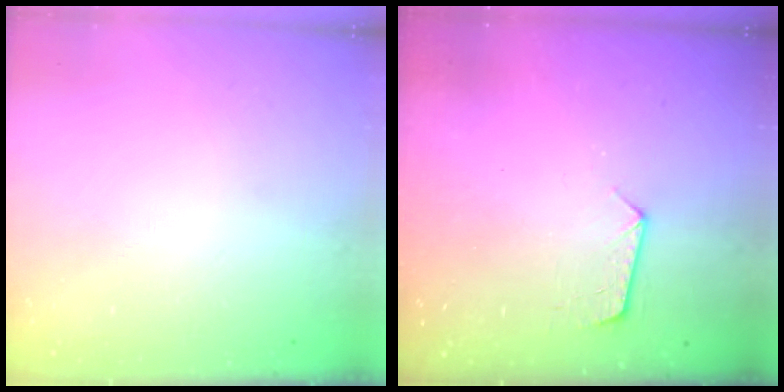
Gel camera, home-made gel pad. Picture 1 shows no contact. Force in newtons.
{"total": 8.1, "press": 8.0, "slide": 0.7}